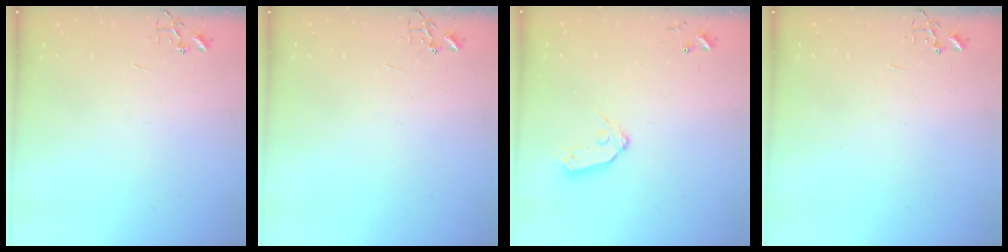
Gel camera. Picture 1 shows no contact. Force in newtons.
{"total": 0.0}
{"total": 8.0, "press": 8.0, "slide": 0.5}
{"total": 0.0}